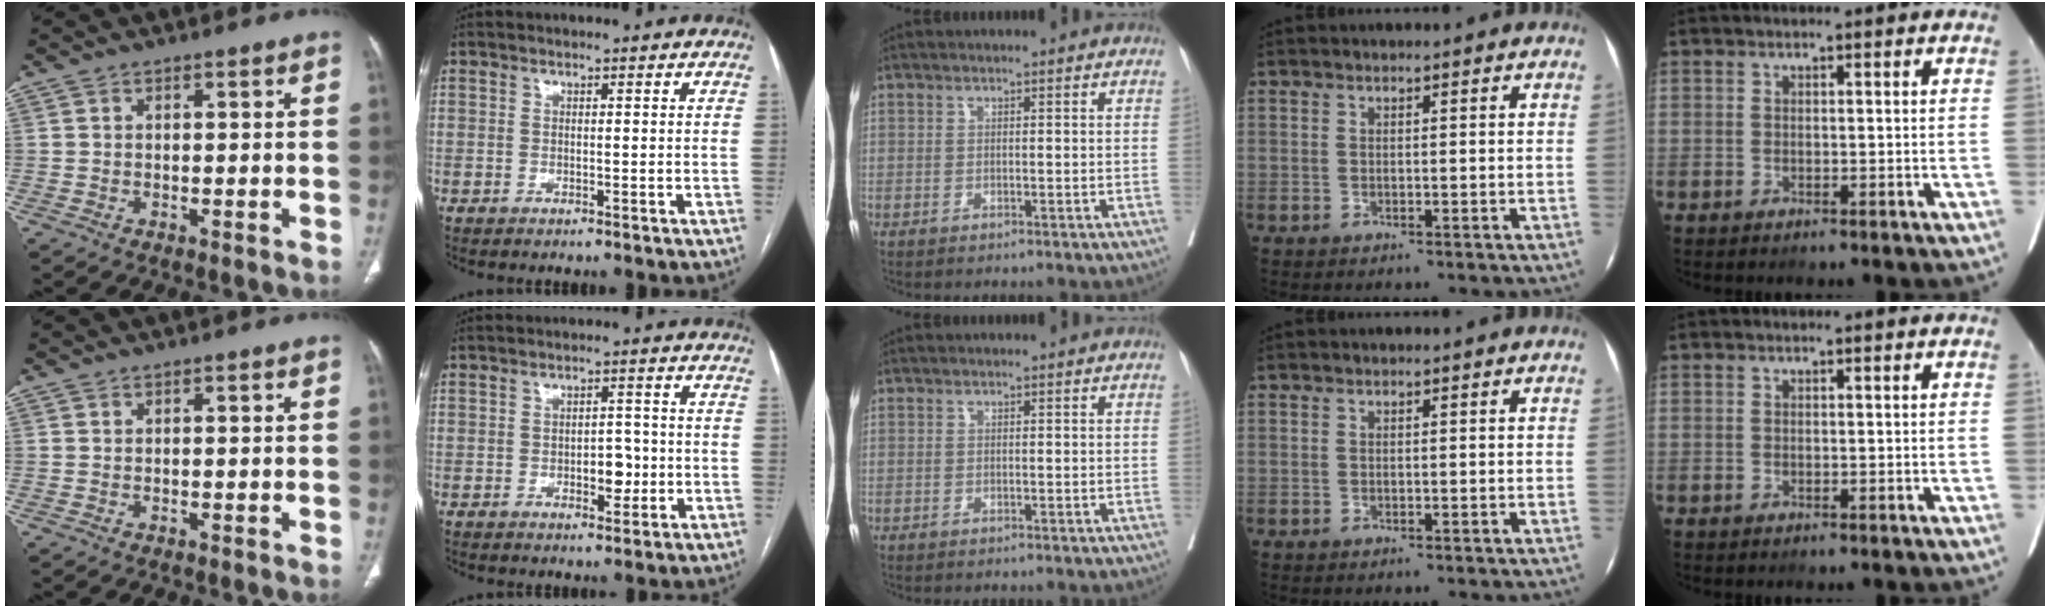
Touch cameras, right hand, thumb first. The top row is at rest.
{"index": {"total": 3.8, "force": [-0.8, 2.1, 3.1], "torque": [-0.038, 0.006, -0.008]}}